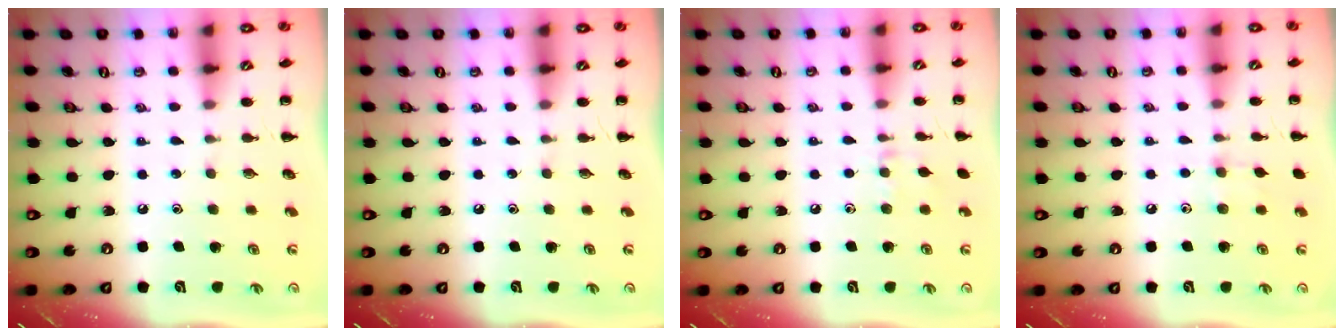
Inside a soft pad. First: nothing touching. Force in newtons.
{"total": 0.0}
{"total": 6.0, "press": 5.8, "slide": 1.6}
{"total": 5.8, "press": 5.5, "slide": 1.9}